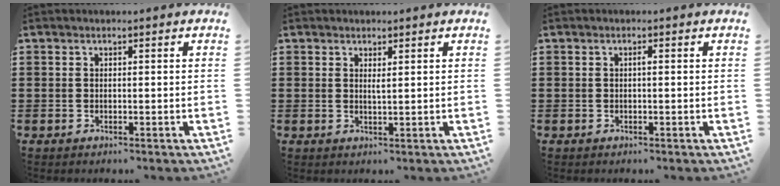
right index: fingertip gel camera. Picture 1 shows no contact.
{"total": 1.0, "force": [0.6, 0.1, 0.8], "torque": [-0.017, 0.001, 0.011]}
{"total": 0.6, "force": [0.0, 0.0, 0.6], "torque": [-0.010, -0.003, 0.000]}